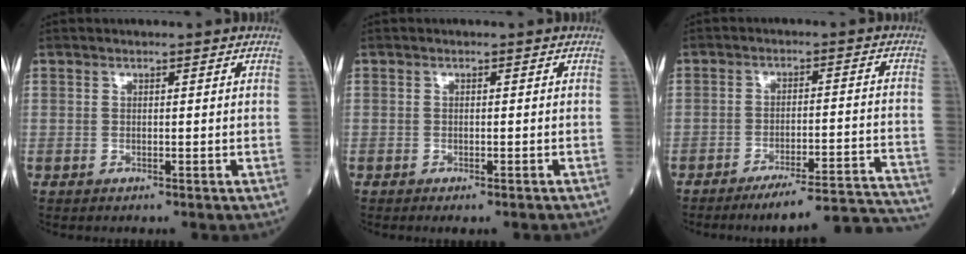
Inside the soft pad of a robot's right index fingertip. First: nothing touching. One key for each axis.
{"total": 2.4, "fx": -2.0, "fy": 0.3, "fz": 1.2, "tx": -0.009, "ty": -0.005, "tz": -0.027}
{"total": 18.7, "fx": -17.8, "fy": -1.0, "fz": 5.5, "tx": -0.012, "ty": 0.006, "tz": -0.231}